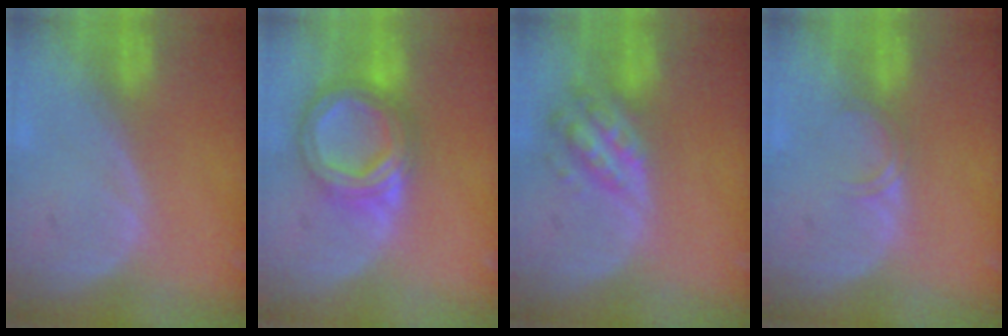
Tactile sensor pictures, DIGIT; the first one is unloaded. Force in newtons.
{"total": 8.4, "press": 8.4, "slide": 0.5}
{"total": 6.2, "press": 5.6, "slide": 2.7}
{"total": 1.7, "press": 1.7, "slide": 0.3}